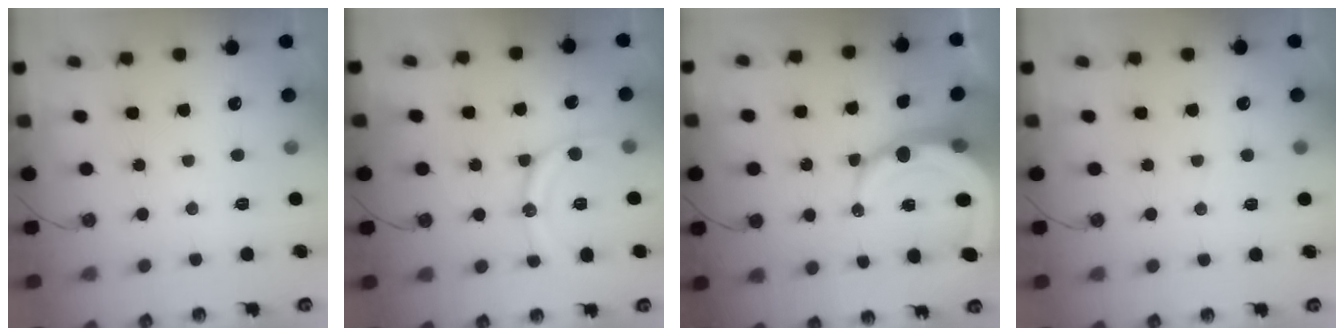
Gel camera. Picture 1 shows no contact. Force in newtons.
{"total": 11.8, "press": 11.7, "slide": 0.4}
{"total": 13.5, "press": 13.4, "slide": 1.8}
{"total": 4.4, "press": 4.4, "slide": 0.5}